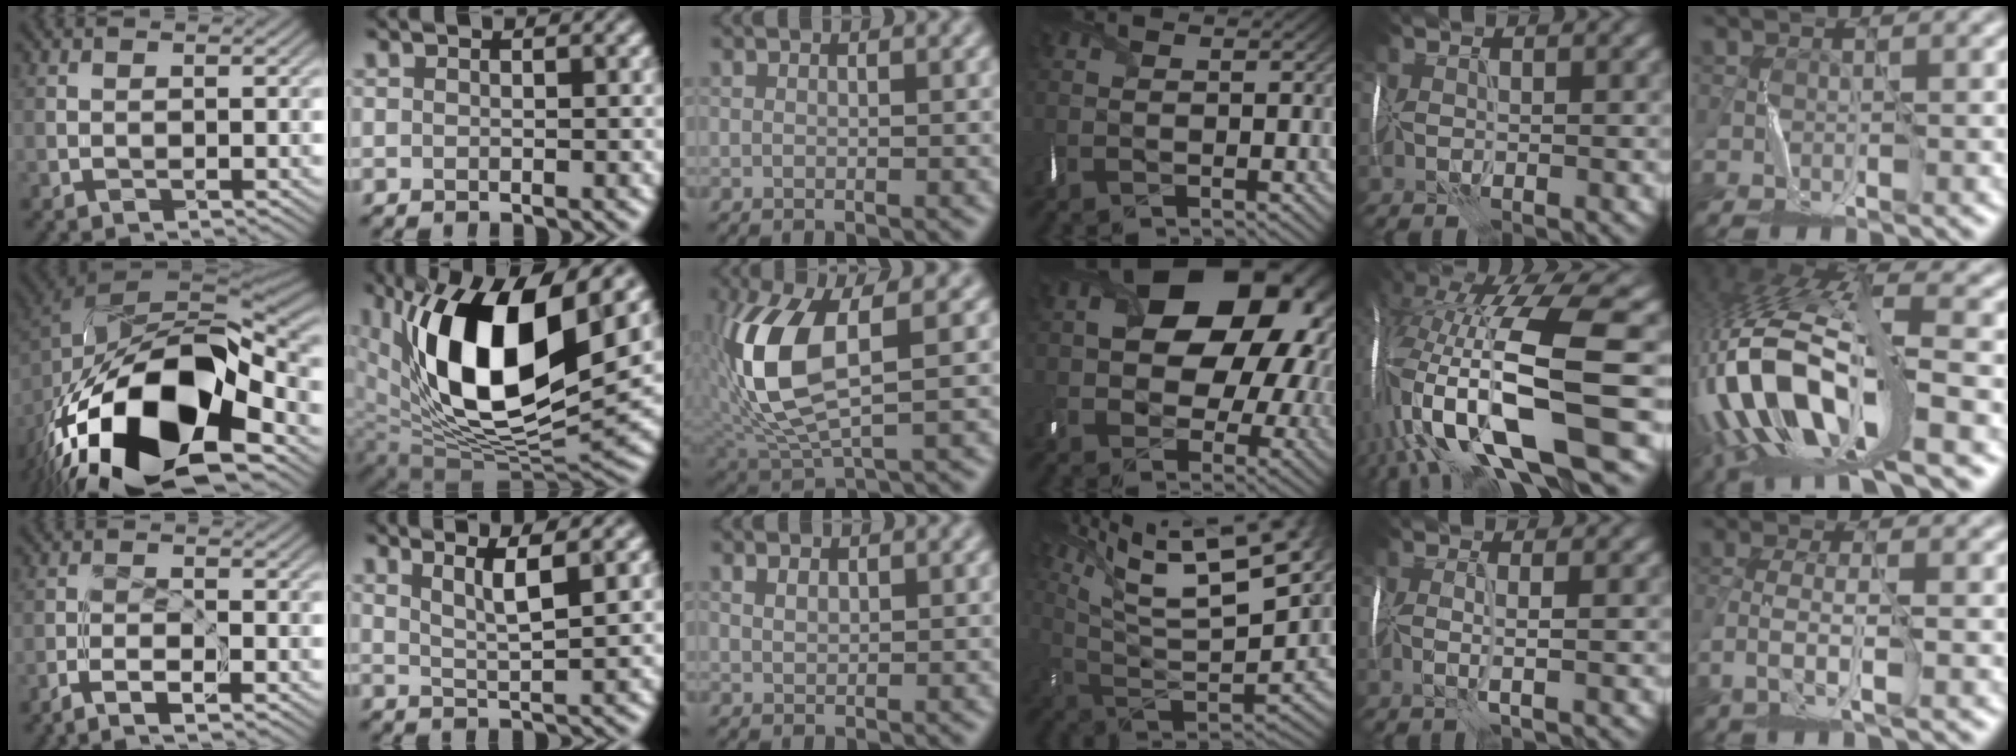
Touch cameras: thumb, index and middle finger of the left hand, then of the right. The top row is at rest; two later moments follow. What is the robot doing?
{"motion": "wrap", "object": "ribbon"}